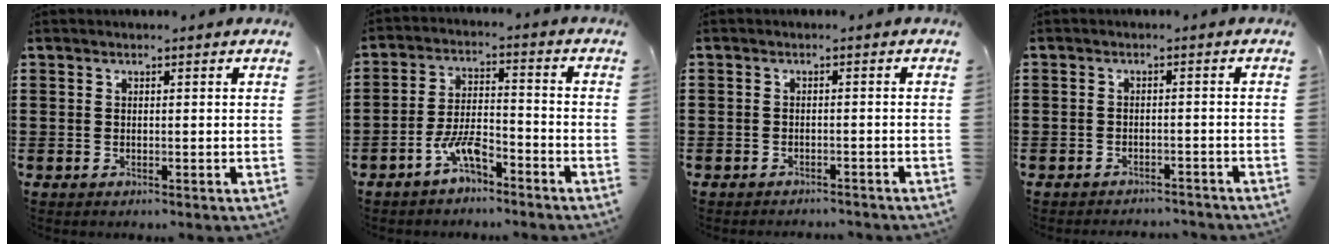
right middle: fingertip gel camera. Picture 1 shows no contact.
{"total": 6.0, "force": [-4.2, 1.8, 3.8], "torque": [-0.084, 0.008, -0.083]}
{"total": 1.6, "force": [-1.6, 0.3, -0.2], "torque": [0.000, 0.003, -0.037]}
{"total": 2.2, "force": [-2.2, 0.4, -0.3], "torque": [-0.001, 0.003, -0.050]}